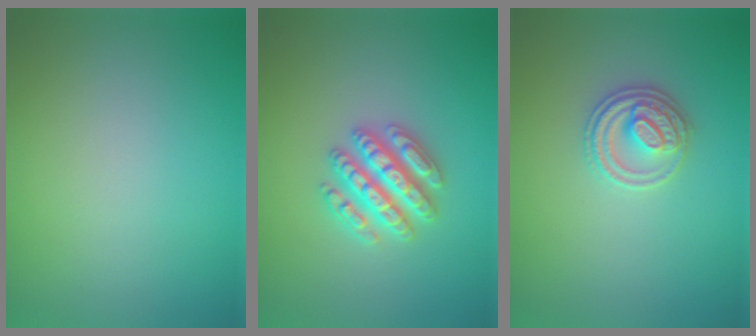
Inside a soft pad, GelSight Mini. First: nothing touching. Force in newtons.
{"total": 4.8, "press": 4.7, "slide": 0.8}
{"total": 2.8, "press": 2.7, "slide": 0.5}